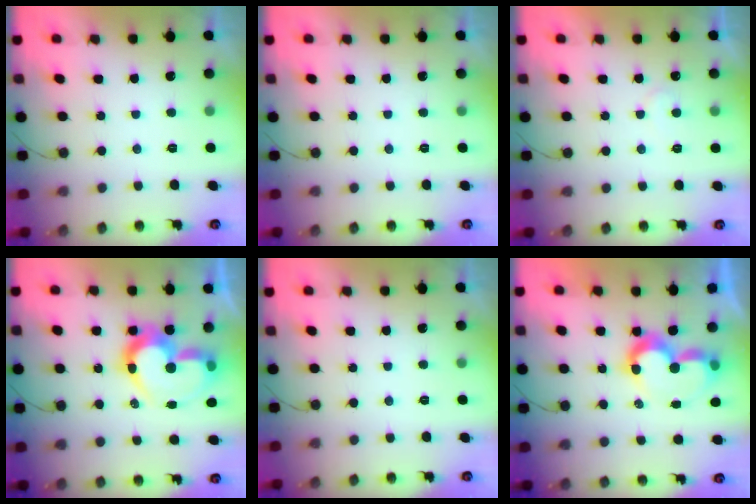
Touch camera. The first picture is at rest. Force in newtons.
{"total": 0.0}
{"total": 5.6, "press": 5.6, "slide": 0.3}
{"total": 15.6, "press": 15.3, "slide": 2.7}
{"total": 0.0}
{"total": 9.5, "press": 9.5, "slide": 0.9}